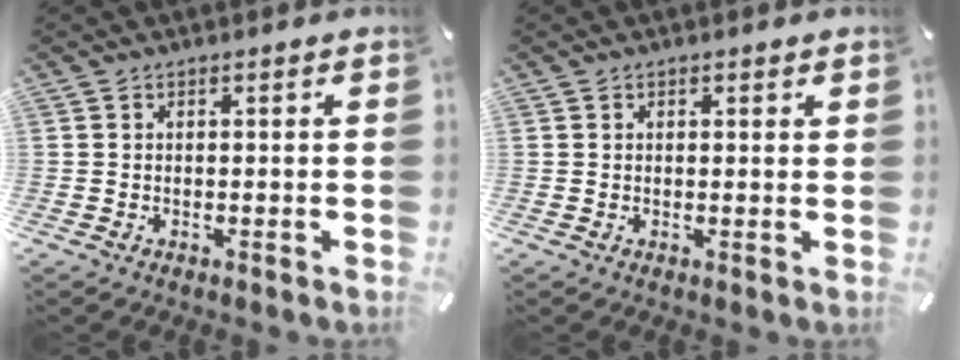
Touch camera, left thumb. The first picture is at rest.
{"total": 0.7, "force": [0.4, 0.5, 0.3], "torque": [0.003, -0.001, 0.006]}